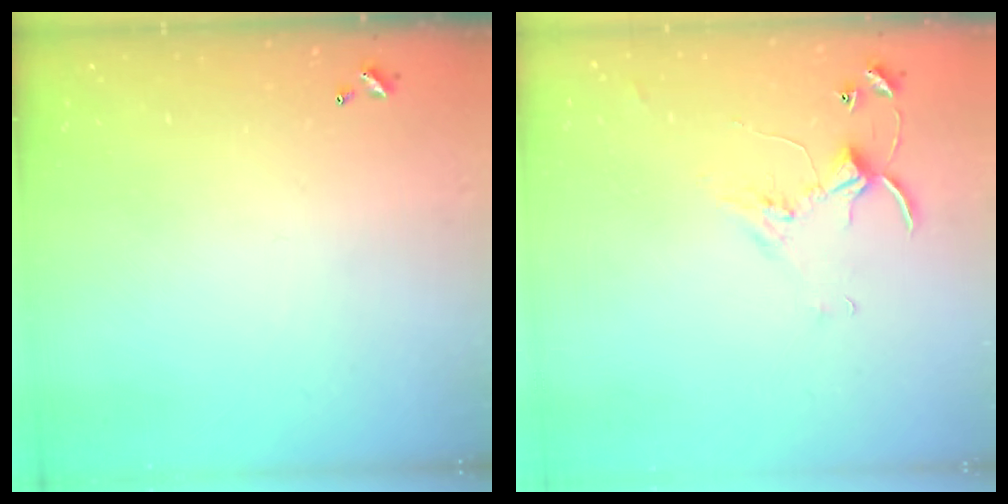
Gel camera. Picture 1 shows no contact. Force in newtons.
{"total": 2.8, "press": 2.8, "slide": 0.4}